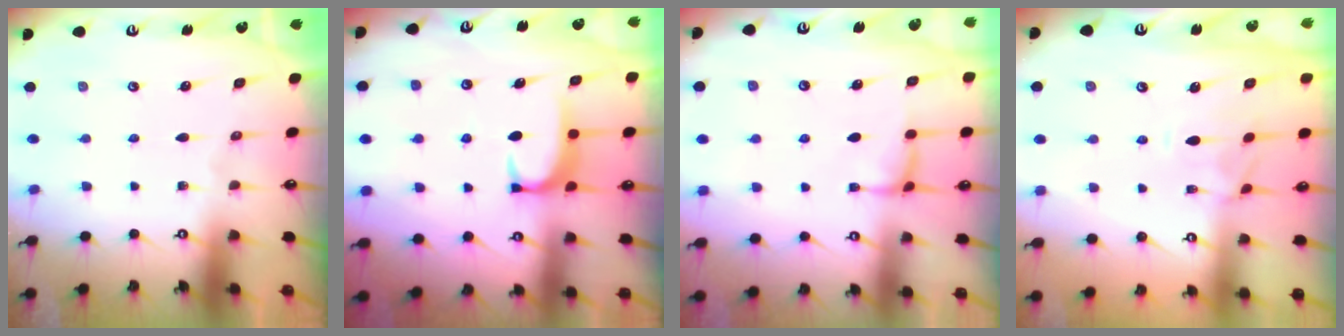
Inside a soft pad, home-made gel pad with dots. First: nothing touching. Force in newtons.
{"total": 1.8, "press": 1.7, "slide": 0.5}
{"total": 0.8, "press": 0.3, "slide": 0.7}
{"total": 0.9, "press": 0.3, "slide": 0.9}